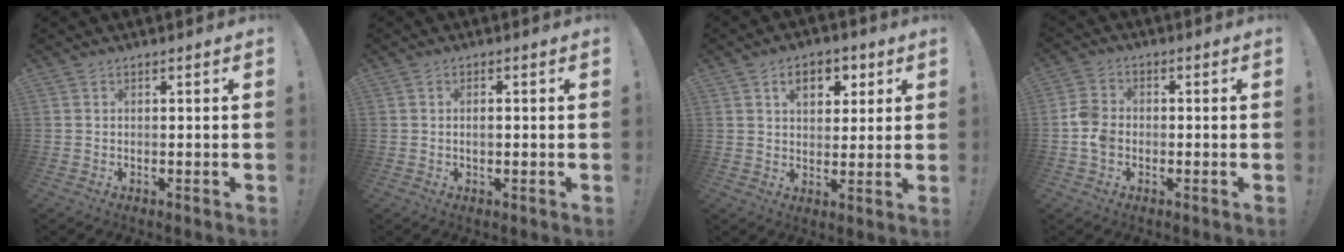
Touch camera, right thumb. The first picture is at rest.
{"total": 1.6, "force": [-0.1, 0.8, 1.4], "torque": [-0.019, 0.002, -0.004]}
{"total": 8.6, "force": [3.6, 6.0, 5.1], "torque": [-0.061, -0.005, 0.062]}
{"total": 7.1, "force": [-1.9, 5.4, 4.2], "torque": [-0.088, 0.015, -0.034]}